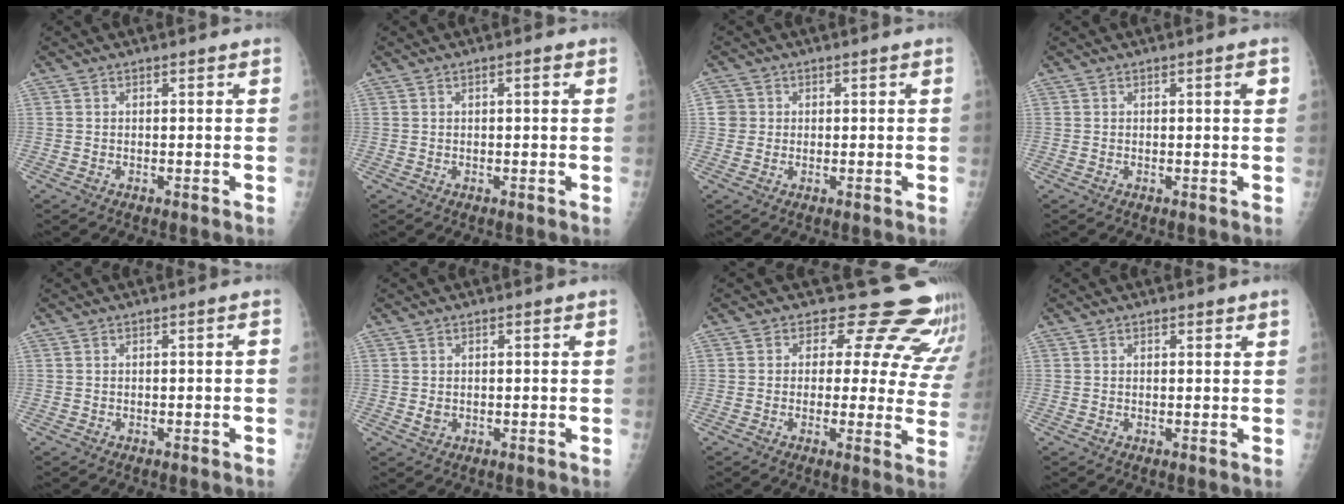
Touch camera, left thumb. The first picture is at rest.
{"total": 1.1, "force": [0.4, 0.2, 1.0], "torque": [-0.019, 0.002, 0.004]}
{"total": 2.7, "force": [0.4, 2.7, 0.4], "torque": [0.013, 0.004, 0.005]}
{"total": 1.4, "force": [0.5, 0.2, 1.3], "torque": [-0.019, 0.000, 0.007]}
{"total": 0.7, "force": [-0.3, 0.4, 0.5], "torque": [-0.005, 0.012, -0.004]}
{"total": 1.4, "force": [0.1, 1.1, 0.8], "torque": [-0.012, -0.002, 0.007]}
{"total": 16.4, "force": [14.2, 6.8, 4.9], "torque": [0.006, -0.093, 0.129]}
{"total": 1.0, "force": [0.8, 0.4, 0.5], "torque": [-0.007, -0.005, 0.010]}